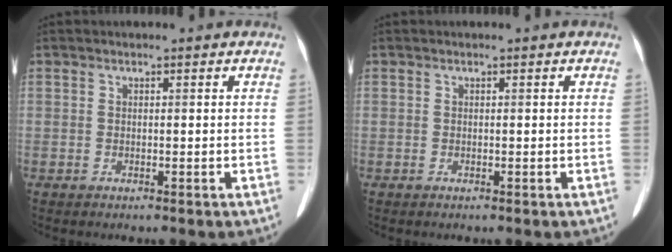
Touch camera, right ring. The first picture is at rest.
{"total": 0.0}